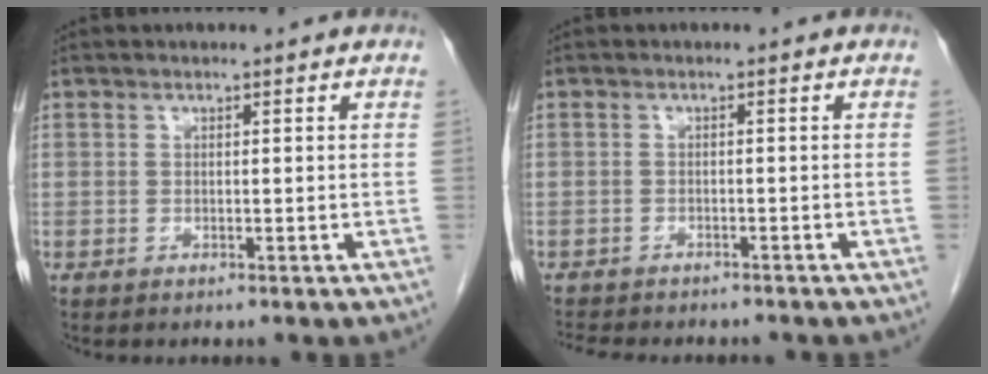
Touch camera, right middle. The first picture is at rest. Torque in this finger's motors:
{"motor_torque": [0.21, -0.20, 0.04, 0.03]}